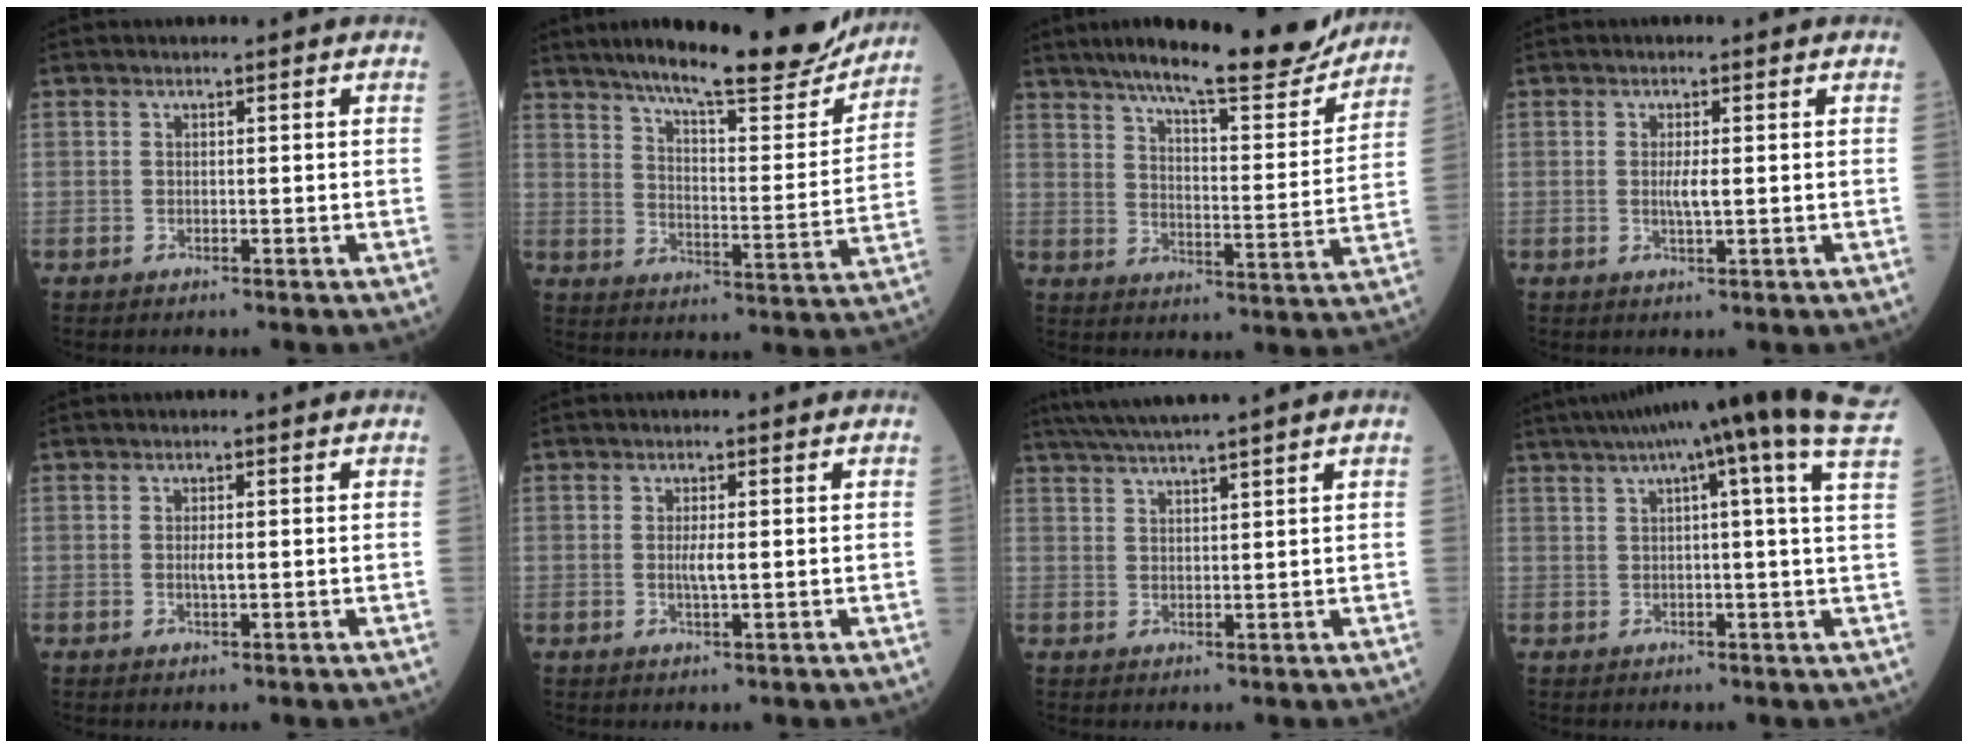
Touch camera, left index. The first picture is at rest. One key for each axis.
{"total": 19.9, "fx": 17.3, "fy": 2.4, "fz": 9.6, "tx": -0.141, "ty": -0.029, "tz": 0.238}
{"total": 18.3, "fx": 15.9, "fy": 2.1, "fz": 8.7, "tx": -0.130, "ty": -0.024, "tz": 0.219}
{"total": 2.1, "fx": -0.2, "fy": 0.1, "fz": 2.0, "tx": -0.045, "ty": -0.007, "tz": -0.002}
{"total": 1.3, "fx": -0.2, "fy": 0.1, "fz": 1.2, "tx": -0.027, "ty": -0.005, "tz": -0.002}
{"total": 1.9, "fx": -0.2, "fy": 0.1, "fz": 1.9, "tx": -0.043, "ty": -0.007, "tz": -0.002}
{"total": 7.8, "fx": 6.5, "fy": -1.5, "fz": 4.0, "tx": -0.069, "ty": 0.018, "tz": 0.102}
{"total": 18.2, "fx": 12.8, "fy": -1.2, "fz": 12.9, "tx": -0.203, "ty": 0.019, "tz": 0.152}